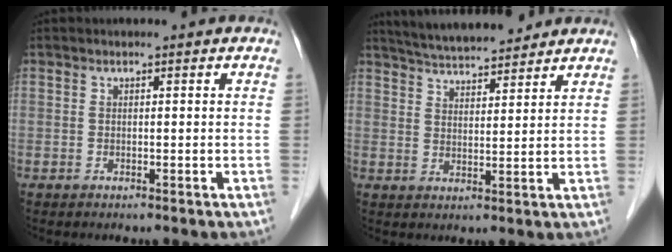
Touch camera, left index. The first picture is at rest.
{"total": 11.0, "force": [10.1, 1.5, 4.0], "torque": [-0.068, 0.019, 0.160]}